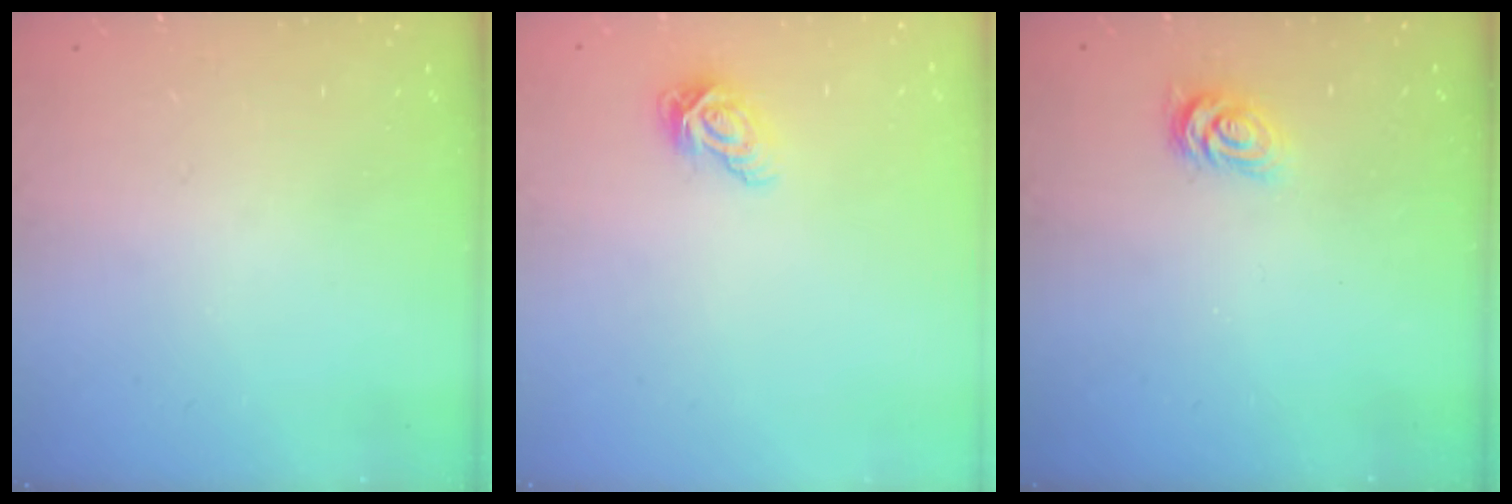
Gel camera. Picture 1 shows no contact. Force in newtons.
{"total": 8.0, "press": 7.9, "slide": 1.2}
{"total": 2.6, "press": 2.6, "slide": 0.4}